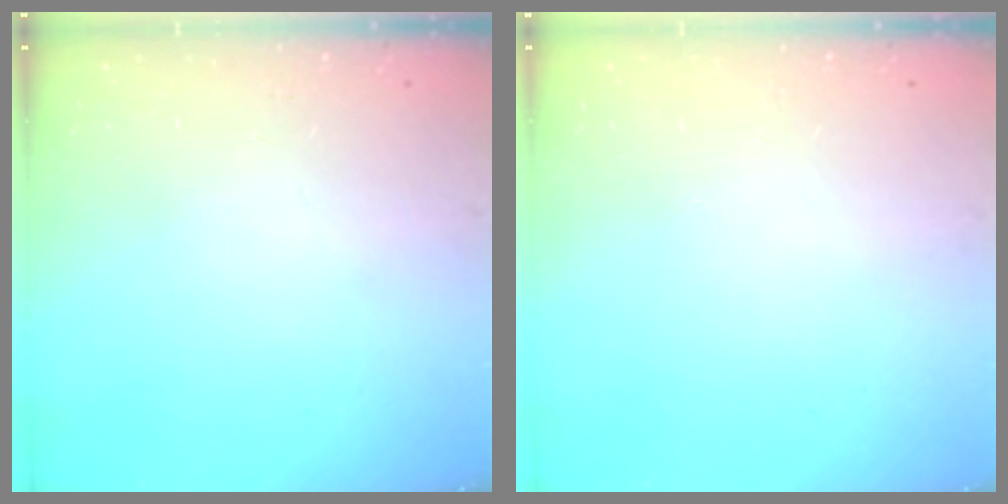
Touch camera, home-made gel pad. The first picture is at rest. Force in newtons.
{"total": 0.0}